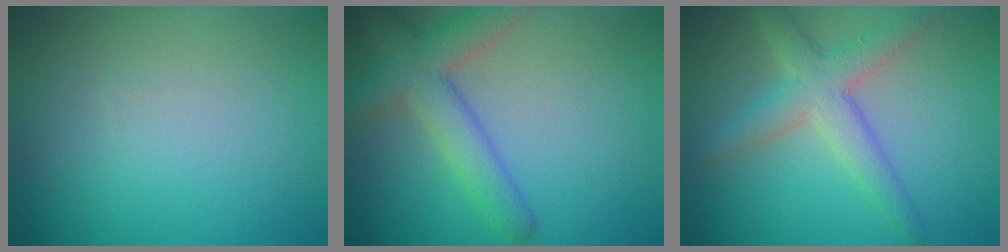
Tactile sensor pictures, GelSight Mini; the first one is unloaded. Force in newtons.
{"total": 5.0, "press": 5.0, "slide": 0.3}
{"total": 4.2, "press": 4.2, "slide": 0.2}